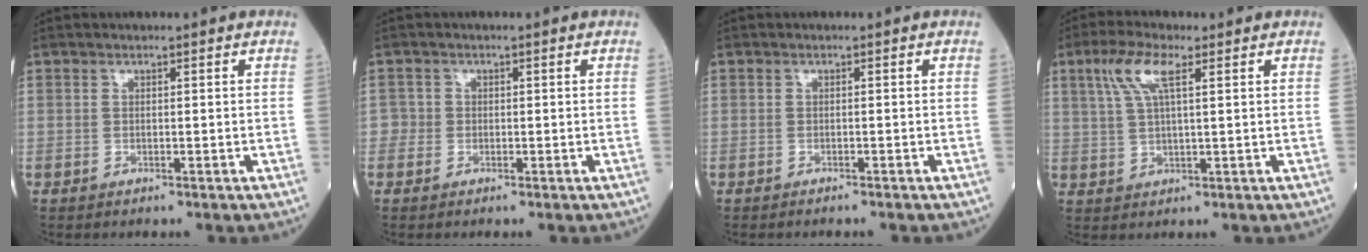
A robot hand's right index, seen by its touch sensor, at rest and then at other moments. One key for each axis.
{"total": 1.4, "fx": -0.4, "fy": 1.3, "fz": -0.1, "tx": 0.012, "ty": 0.009, "tz": -0.011}
{"total": 1.9, "fx": -1.7, "fy": -0.1, "fz": 0.9, "tx": -0.014, "ty": 0.000, "tz": -0.019}
{"total": 6.1, "fx": 2.8, "fy": 1.2, "fz": 5.2, "tx": -0.117, "ty": 0.015, "tz": 0.060}